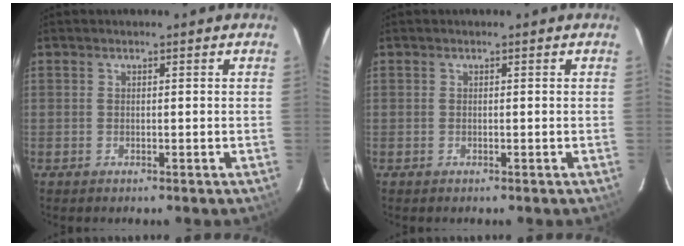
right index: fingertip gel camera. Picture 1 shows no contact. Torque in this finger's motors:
{"motor_torque": [0.00, 0.00, 0.13, 0.00]}